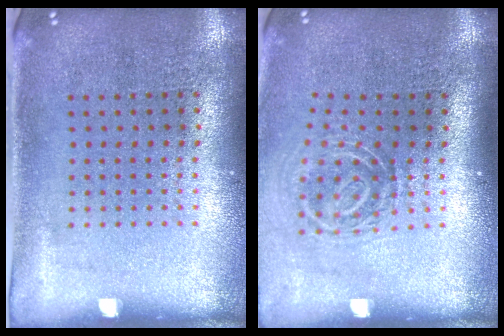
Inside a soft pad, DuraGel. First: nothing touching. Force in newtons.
{"total": 1.9, "press": 1.2, "slide": 1.5}